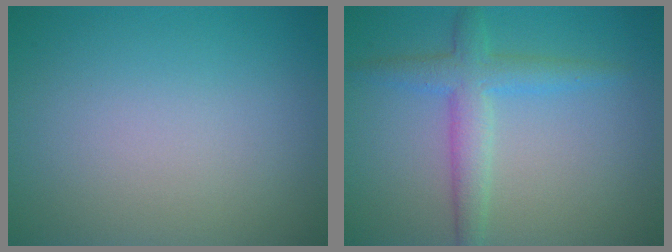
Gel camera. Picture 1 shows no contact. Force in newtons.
{"total": 3.5, "press": 3.5, "slide": 0.1}